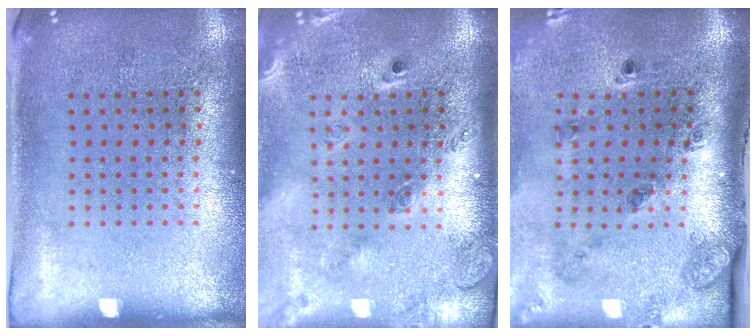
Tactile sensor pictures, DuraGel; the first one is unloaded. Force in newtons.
{"total": 2.6, "press": 1.9, "slide": 1.8}
{"total": 2.0, "press": 1.6, "slide": 1.3}